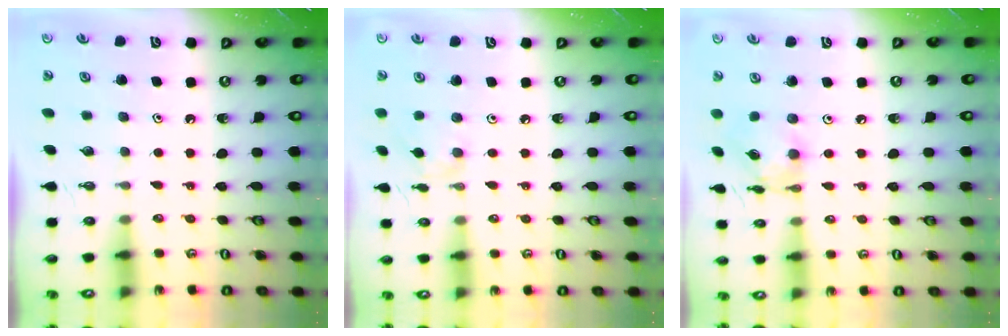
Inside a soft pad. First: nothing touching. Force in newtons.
{"total": 2.1, "press": 2.1, "slide": 0.4}
{"total": 7.8, "press": 7.8, "slide": 0.4}